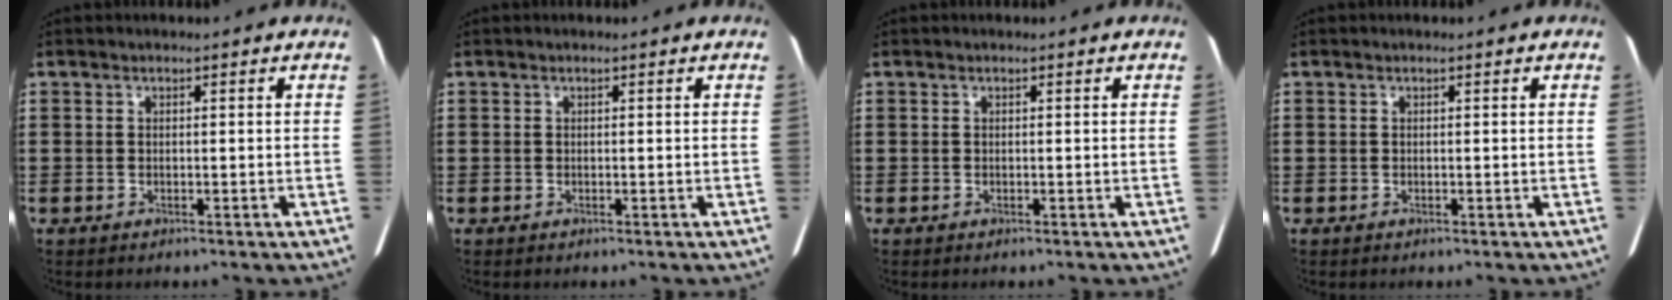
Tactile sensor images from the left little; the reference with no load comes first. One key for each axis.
{"total": 0.0}
{"total": 0.0}
{"total": 0.0}